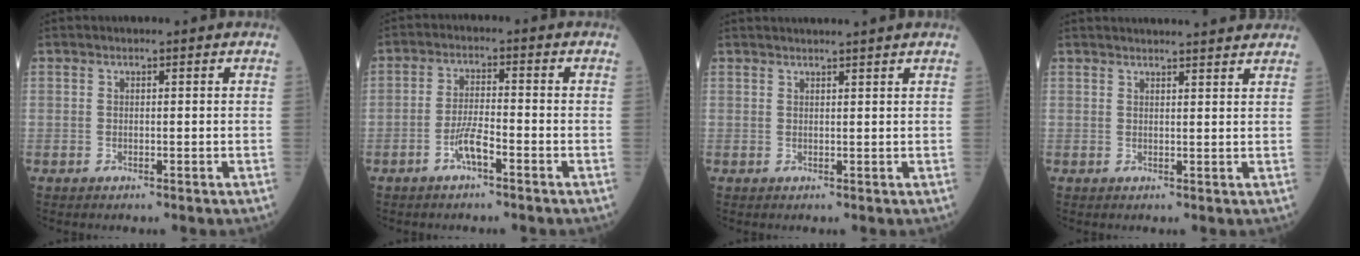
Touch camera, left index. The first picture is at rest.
{"total": 4.0, "force": [-2.3, 0.6, 3.3], "torque": [-0.068, 0.003, -0.045]}
{"total": 5.7, "force": [5.1, -0.9, 2.3], "torque": [-0.024, 0.024, 0.061]}
{"total": 11.3, "force": [10.6, 0.6, 3.8], "torque": [-0.047, 0.021, 0.122]}